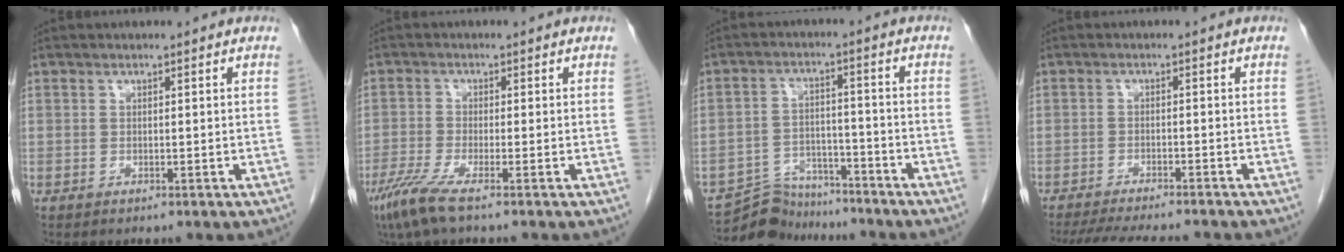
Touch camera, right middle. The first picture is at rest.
{"total": 4.6, "force": [-3.1, 0.0, 3.4], "torque": [-0.078, -0.015, -0.067]}
{"total": 8.1, "force": [-7.7, 2.4, -0.2], "torque": [0.002, 0.016, -0.134]}
{"total": 12.0, "force": [-10.7, 1.7, 5.1], "torque": [-0.076, -0.013, -0.147]}